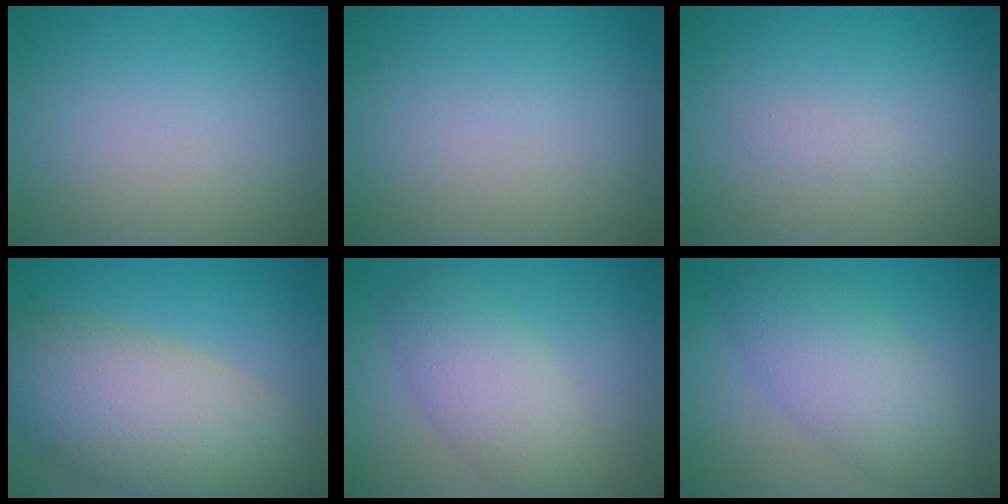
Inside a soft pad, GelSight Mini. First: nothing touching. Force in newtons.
{"total": 0.0}
{"total": 0.6, "press": 0.6, "slide": 0.0}
{"total": 11.0, "press": 10.9, "slide": 0.9}
{"total": 4.6, "press": 4.6, "slide": 0.3}
{"total": 5.7, "press": 5.7, "slide": 0.1}